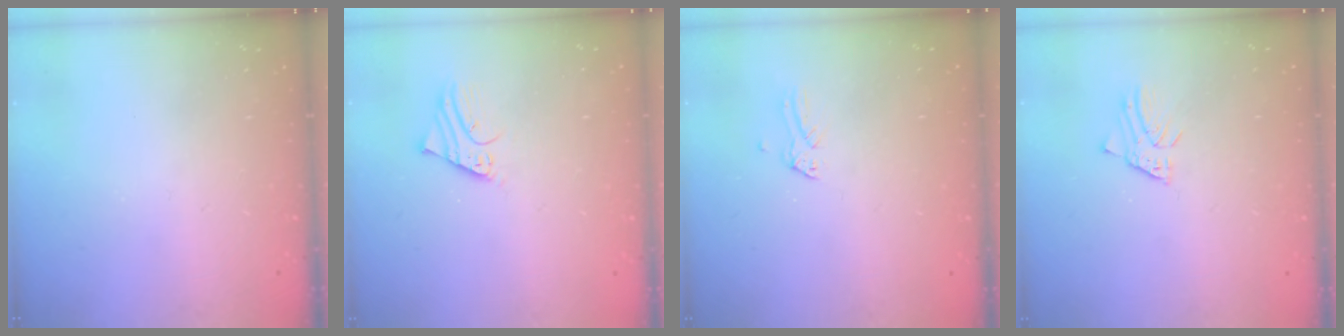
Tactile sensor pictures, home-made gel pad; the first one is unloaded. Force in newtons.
{"total": 2.3, "press": 2.3, "slide": 0.2}
{"total": 0.0}
{"total": 1.4, "press": 1.4, "slide": 0.1}